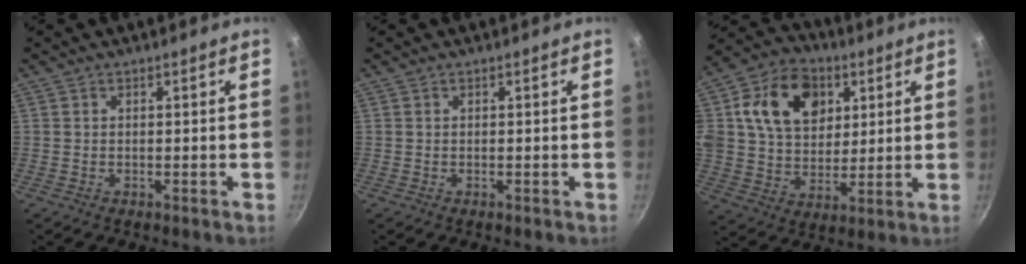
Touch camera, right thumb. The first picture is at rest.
{"total": 0.0}
{"total": 20.0, "force": [6.6, 14.9, 11.6], "torque": [-0.181, 0.007, 0.108]}